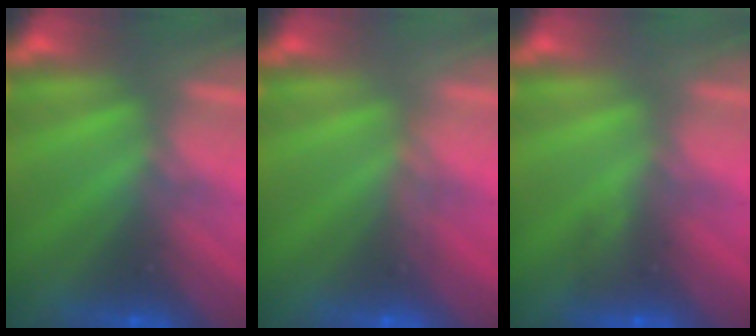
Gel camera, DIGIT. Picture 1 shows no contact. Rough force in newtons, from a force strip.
{"total": 3.1}
{"total": 2.9}